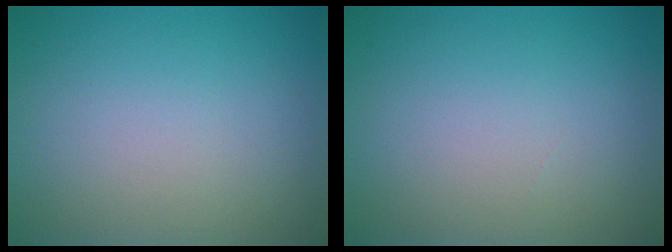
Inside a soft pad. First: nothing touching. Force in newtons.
{"total": 0.0}